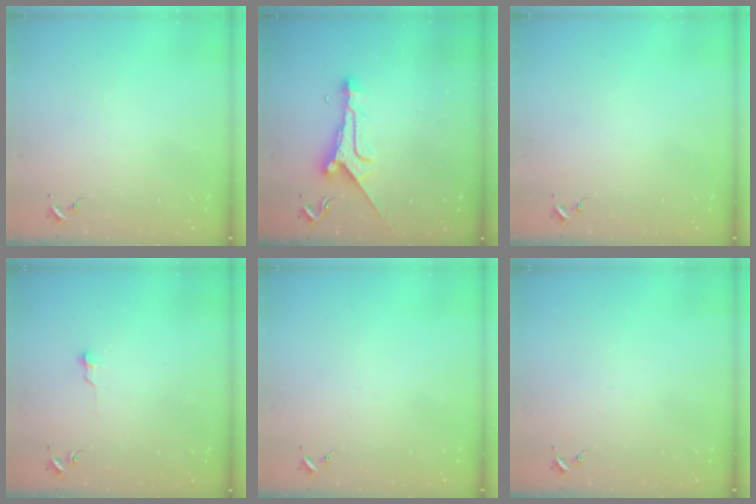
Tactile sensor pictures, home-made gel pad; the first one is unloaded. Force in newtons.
{"total": 9.9, "press": 9.9, "slide": 0.2}
{"total": 0.0}
{"total": 4.0, "press": 4.0, "slide": 0.3}
{"total": 0.0}
{"total": 0.0}